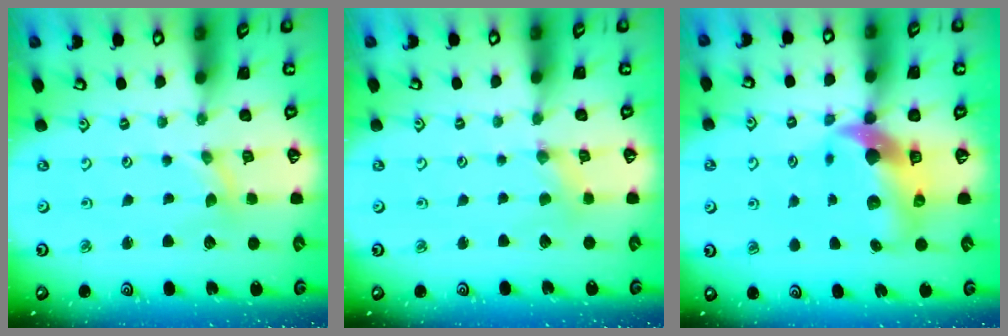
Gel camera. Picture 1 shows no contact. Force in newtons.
{"total": 1.8, "press": 1.8, "slide": 0.4}
{"total": 11.3, "press": 11.2, "slide": 1.8}